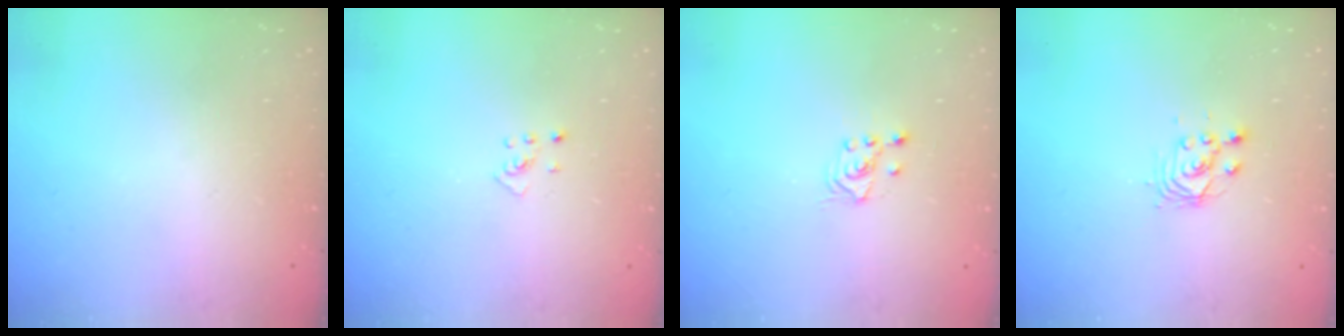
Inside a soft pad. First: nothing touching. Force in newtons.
{"total": 2.7, "press": 2.6, "slide": 0.6}
{"total": 2.1, "press": 2.0, "slide": 0.8}
{"total": 3.1, "press": 3.0, "slide": 0.3}